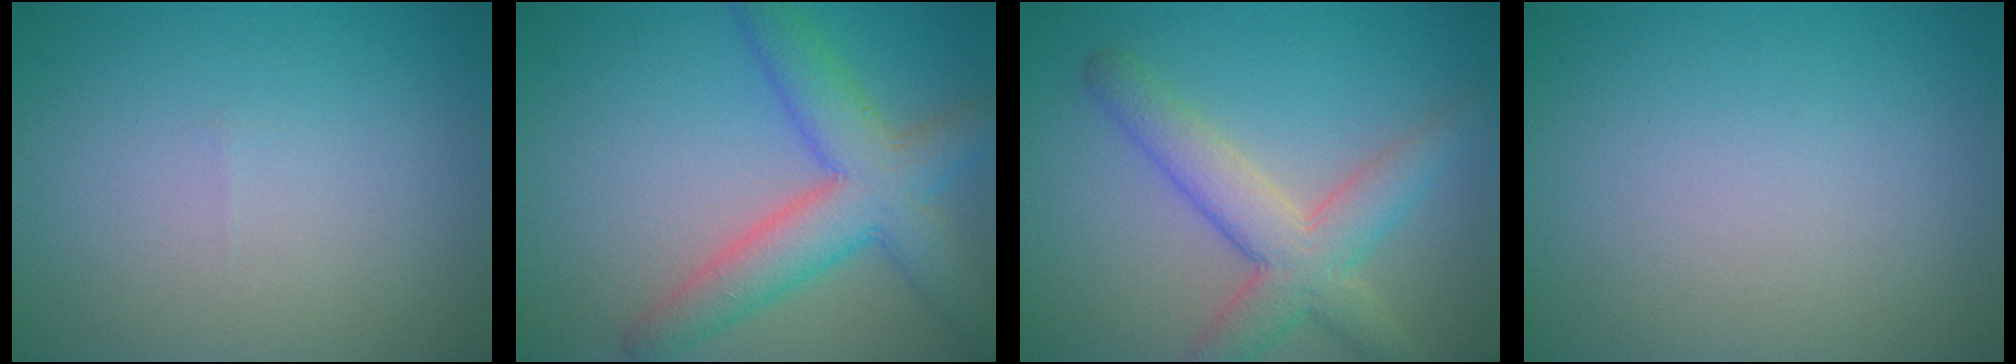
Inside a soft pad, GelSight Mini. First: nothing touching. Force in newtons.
{"total": 6.7, "press": 6.7, "slide": 0.1}
{"total": 5.6, "press": 5.6, "slide": 0.2}
{"total": 0.0}